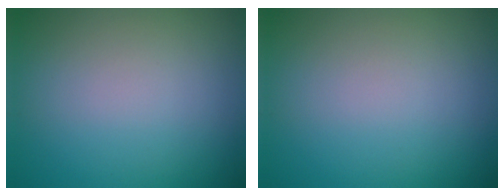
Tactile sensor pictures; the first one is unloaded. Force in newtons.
{"total": 0.0}